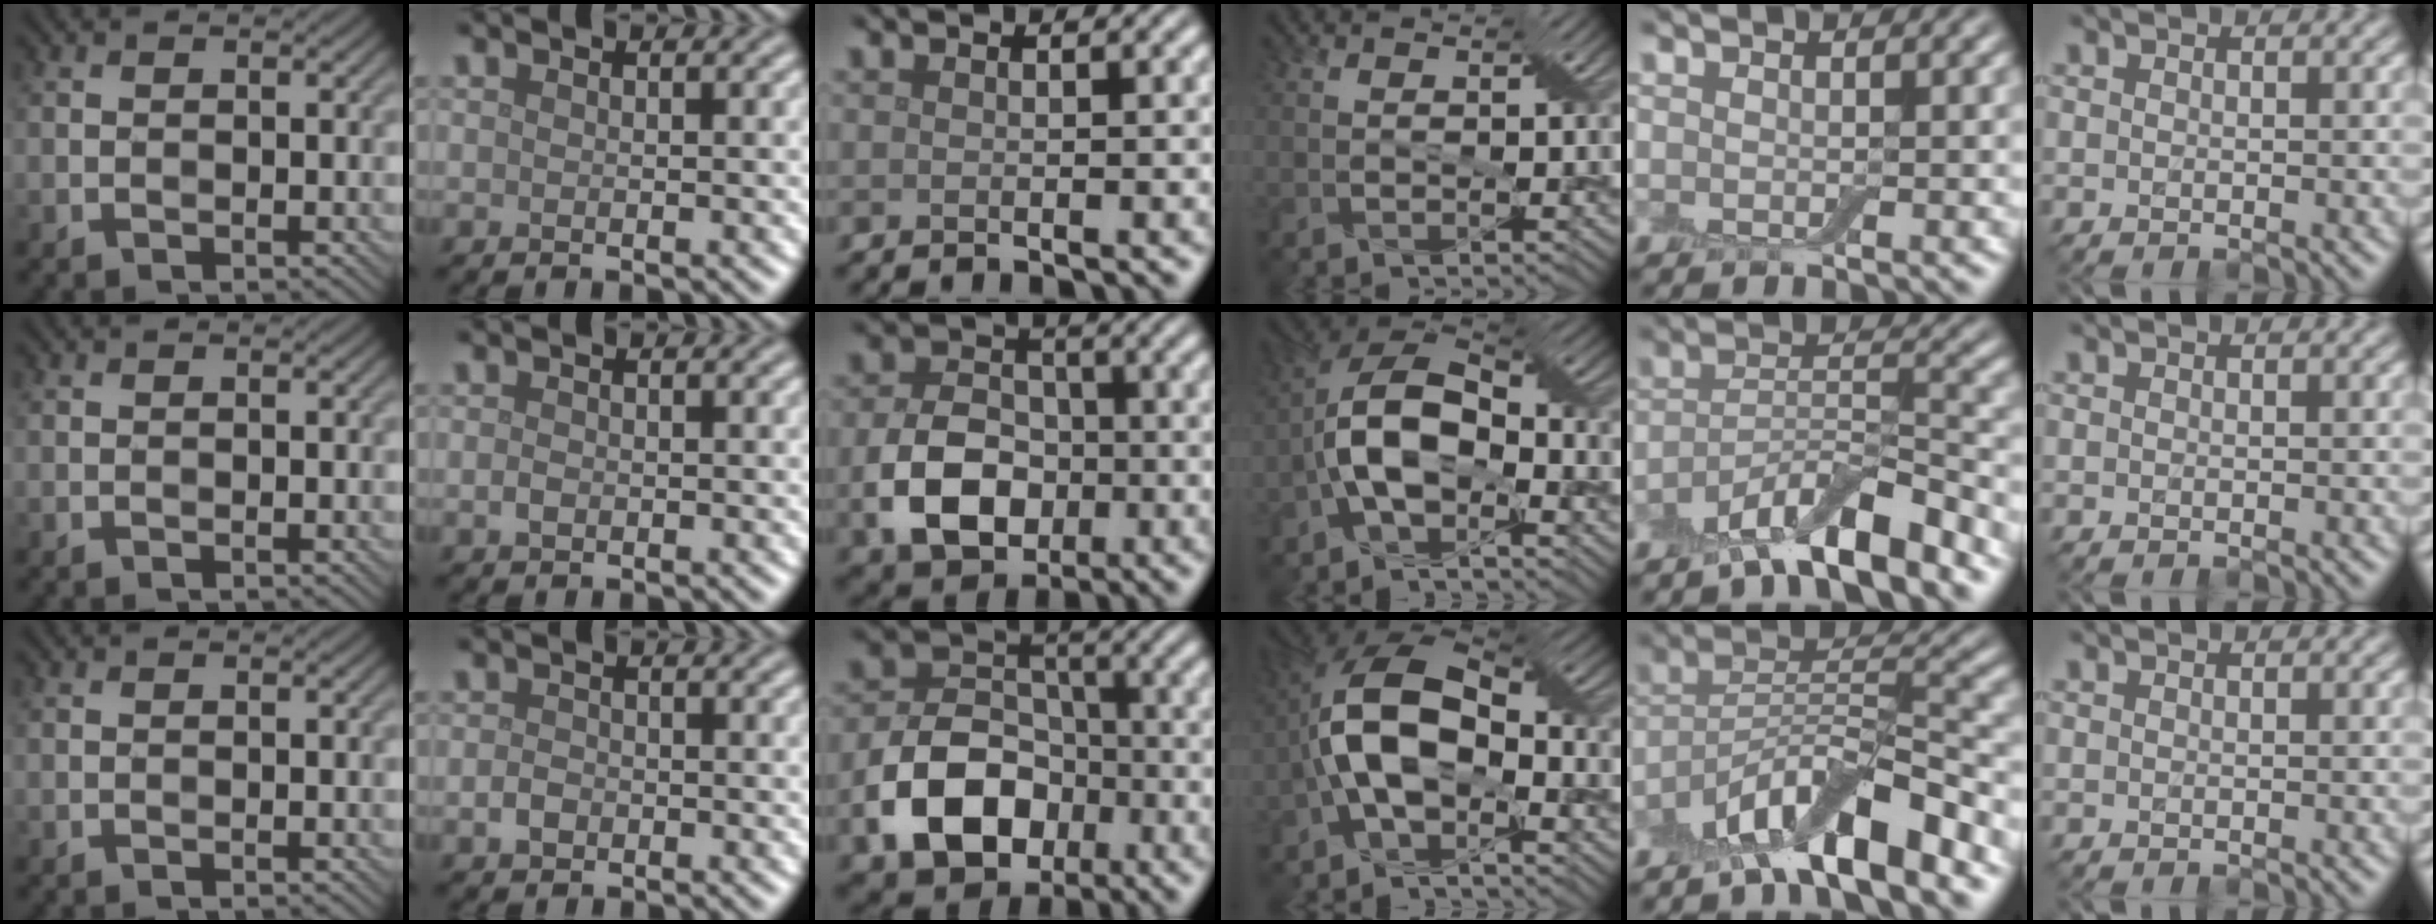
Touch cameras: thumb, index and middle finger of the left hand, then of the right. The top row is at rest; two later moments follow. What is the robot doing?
{"motion": "fold", "object": "apron"}